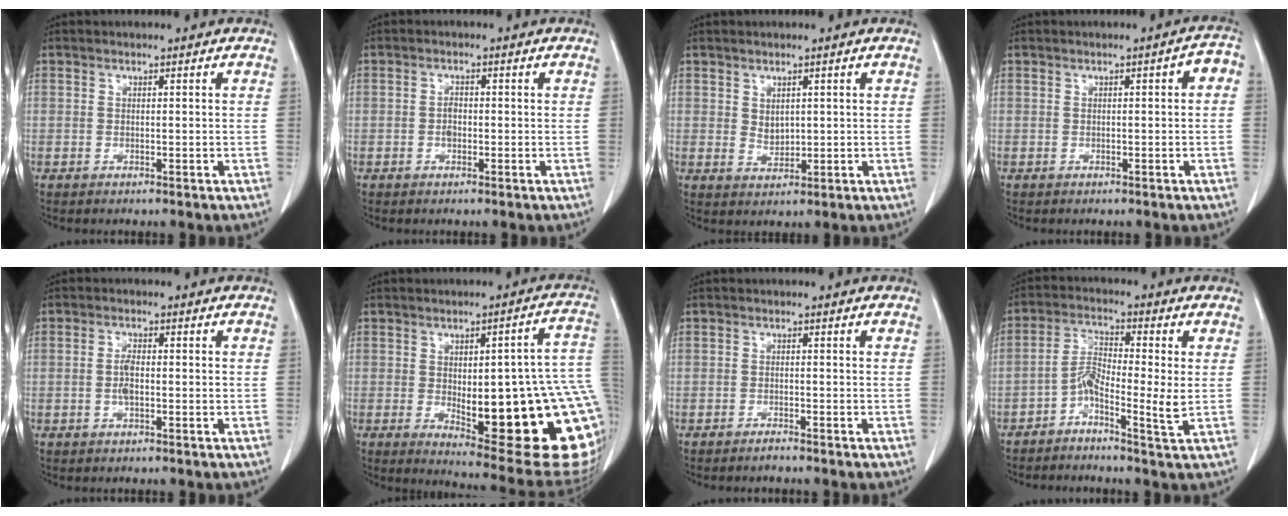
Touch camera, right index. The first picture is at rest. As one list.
[{"total": 1.5, "force": [-0.4, 0.9, 1.1], "torque": [-0.019, 0.004, -0.008]}, {"total": 2.2, "force": [0.8, 1.6, 1.3], "torque": [-0.023, -0.003, 0.024]}, {"total": 2.4, "force": [0.0, 0.6, 2.3], "torque": [-0.024, 0.009, -0.002]}, {"total": 2.5, "force": [-0.4, 0.8, 2.3], "torque": [-0.053, 0.001, -0.009]}, {"total": 25.9, "force": [-3.9, 5.5, 25.0], "torque": [-0.233, 0.002, -0.032]}, {"total": 1.0, "force": [-0.9, 0.0, 0.3], "torque": [-0.006, 0.000, -0.014]}, {"total": 5.5, "force": [-1.9, 0.7, 5.2], "torque": [-0.108, 0.012, -0.041]}]